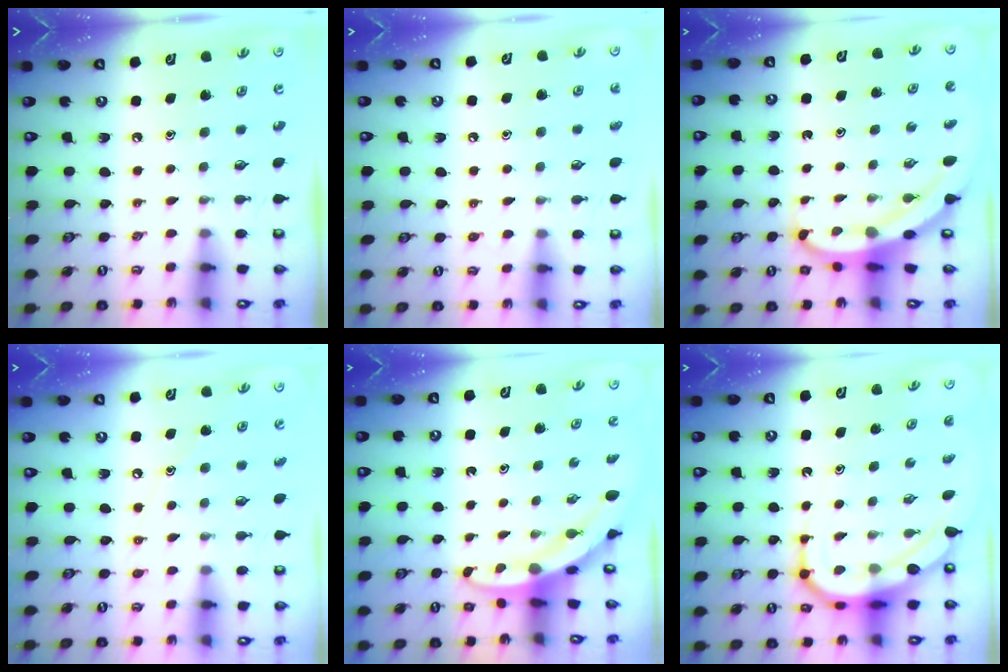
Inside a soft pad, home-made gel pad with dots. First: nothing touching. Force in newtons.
{"total": 5.2, "press": 5.2, "slide": 0.6}
{"total": 5.7, "press": 5.7, "slide": 0.6}
{"total": 6.2, "press": 6.2, "slide": 0.7}
{"total": 3.2, "press": 3.2, "slide": 0.3}
{"total": 10.6, "press": 10.5, "slide": 1.1}